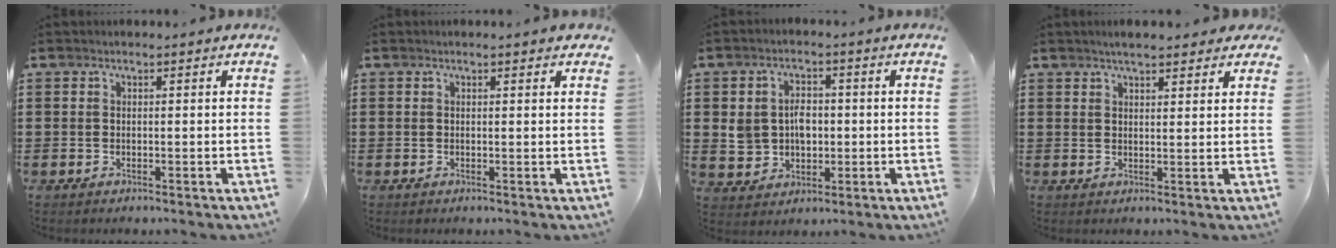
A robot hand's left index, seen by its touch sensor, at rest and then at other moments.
{"total": 1.0, "force": [0.7, 0.2, 0.7], "torque": [-0.014, 0.002, 0.013]}
{"total": 5.3, "force": [0.3, 4.2, 3.2], "torque": [-0.065, 0.010, 0.004]}
{"total": 3.4, "force": [2.9, 0.8, 1.7], "torque": [-0.039, 0.005, 0.053]}